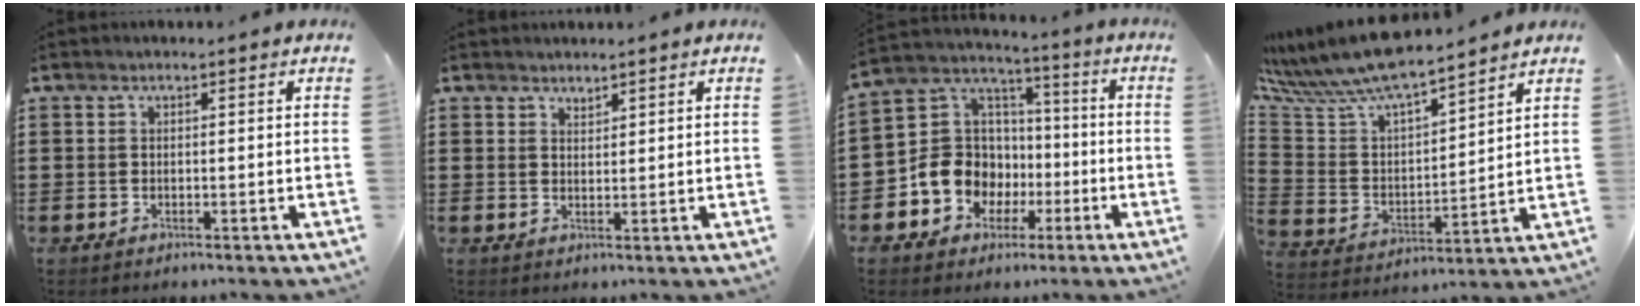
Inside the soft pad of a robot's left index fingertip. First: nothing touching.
{"total": 1.6, "force": [1.5, 0.4, -0.3], "torque": [0.003, 0.001, 0.030]}
{"total": 10.2, "force": [-3.6, 9.2, 2.6], "torque": [-0.099, 0.010, -0.065]}
{"total": 8.5, "force": [8.0, 1.0, 2.6], "torque": [-0.092, -0.055, 0.136]}